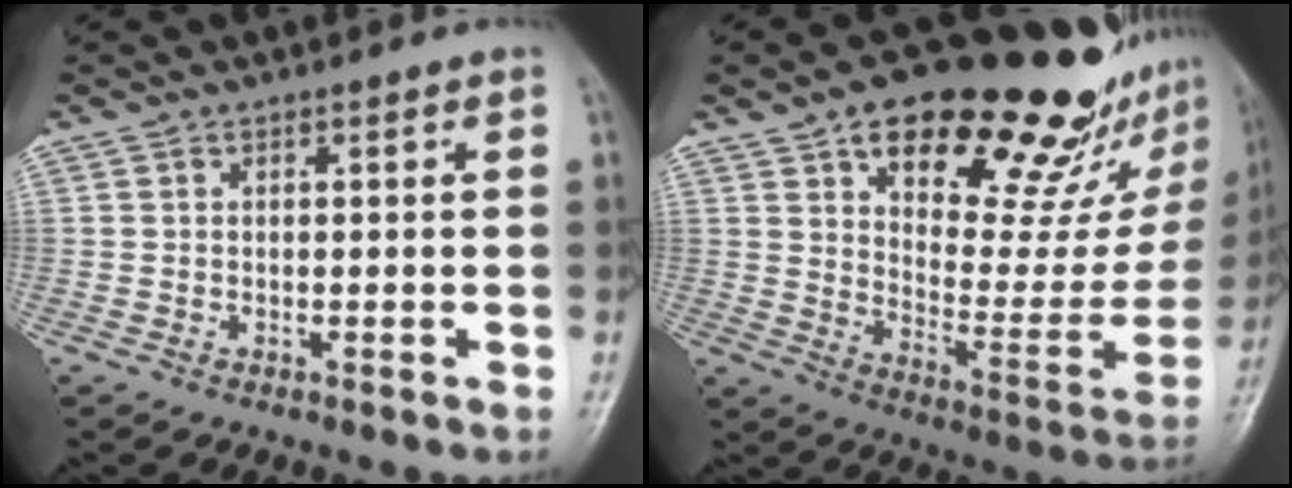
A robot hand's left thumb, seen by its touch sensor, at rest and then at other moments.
{"total": 30.5, "force": [18.7, 12.6, 20.6], "torque": [-0.245, -0.056, 0.276]}